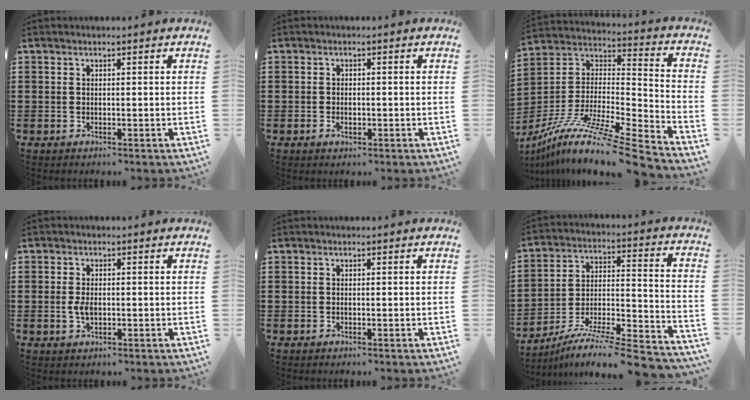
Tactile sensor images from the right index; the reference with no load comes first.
{"total": 1.4, "force": [-0.4, 0.8, 1.0], "torque": [-0.020, 0.002, -0.008]}
{"total": 12.2, "force": [-9.6, -0.1, 7.4], "torque": [-0.137, -0.001, -0.186]}
{"total": 2.5, "force": [-0.2, 1.3, 2.1], "torque": [-0.048, -0.002, -0.006]}
{"total": 0.0}
{"total": 8.7, "force": [-7.6, 0.2, 4.2], "torque": [-0.067, -0.001, -0.155]}